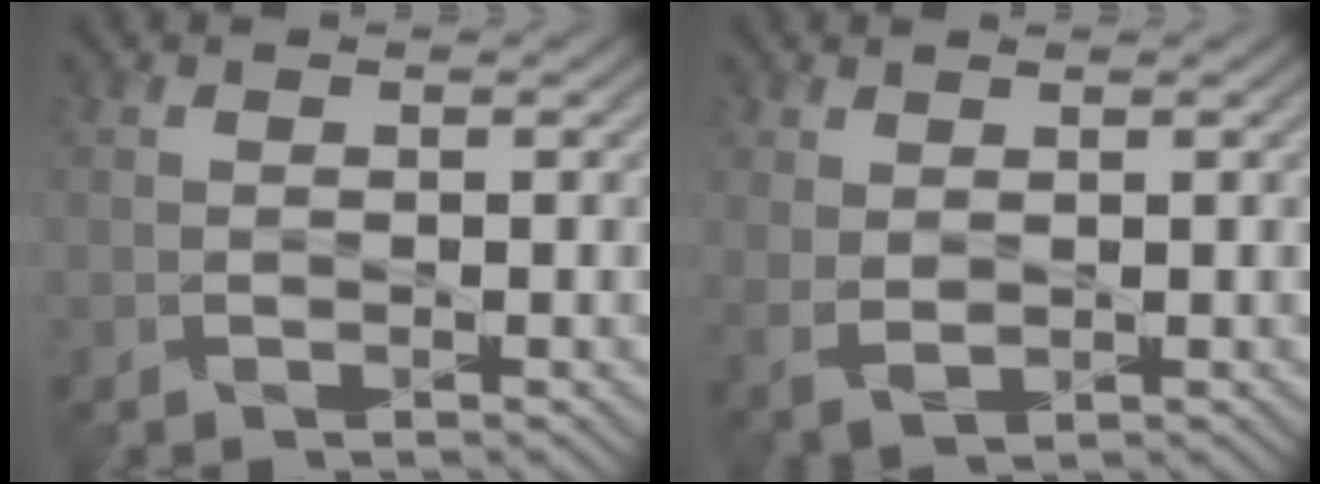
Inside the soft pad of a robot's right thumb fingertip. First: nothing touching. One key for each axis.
{"total": 2.1, "fx": 0.9, "fy": 1.1, "fz": 1.6, "tx": -0.043, "ty": -0.005, "tz": 0.023}